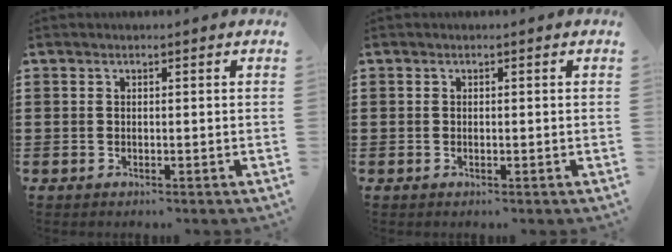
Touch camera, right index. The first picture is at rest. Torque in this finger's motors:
{"motor_torque": [0.90, 1.23, 0.01, 0.00]}